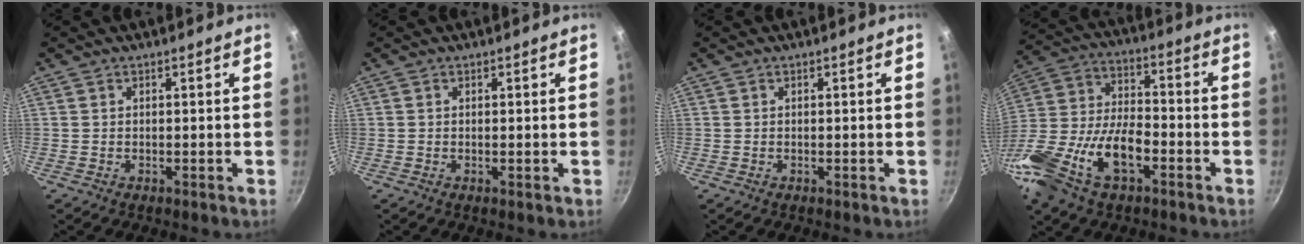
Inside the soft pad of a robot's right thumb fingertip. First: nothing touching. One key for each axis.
{"total": 0.0}
{"total": 0.0}
{"total": 20.6, "fx": -8.3, "fy": 10.6, "fz": 15.6, "tx": -0.305, "ty": 0.021, "tz": -0.169}